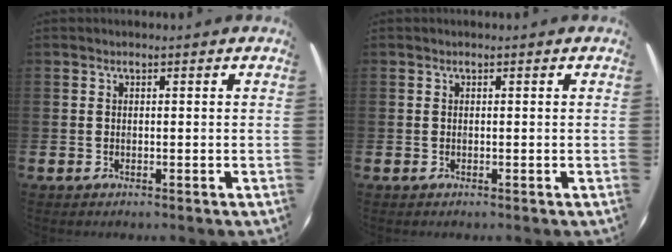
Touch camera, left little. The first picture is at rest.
{"total": 0.0}